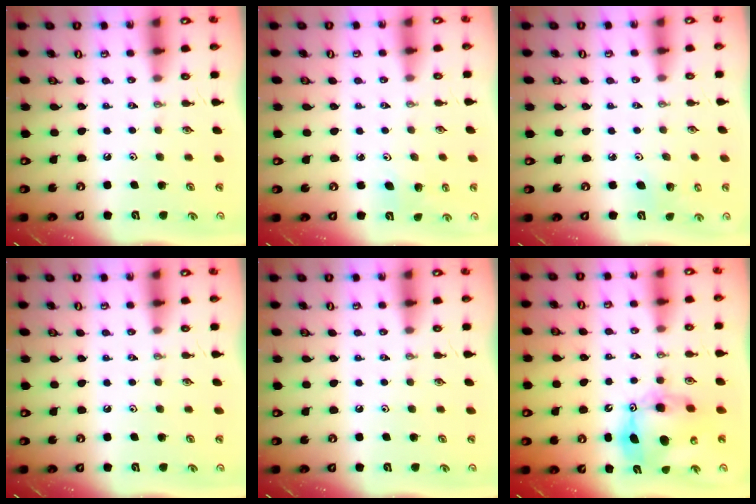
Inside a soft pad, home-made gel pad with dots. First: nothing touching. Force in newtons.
{"total": 4.8, "press": 4.6, "slide": 1.3}
{"total": 3.6, "press": 3.3, "slide": 1.5}
{"total": 0.0}
{"total": 0.0}
{"total": 12.4, "press": 12.3, "slide": 1.3}